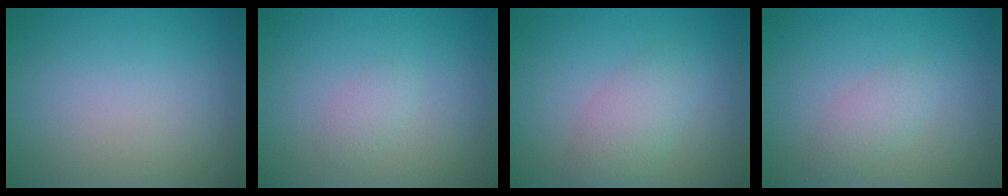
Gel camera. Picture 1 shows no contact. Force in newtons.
{"total": 1.0, "press": 1.0, "slide": 0.1}
{"total": 3.0, "press": 3.0, "slide": 0.1}
{"total": 1.7, "press": 1.7, "slide": 0.0}